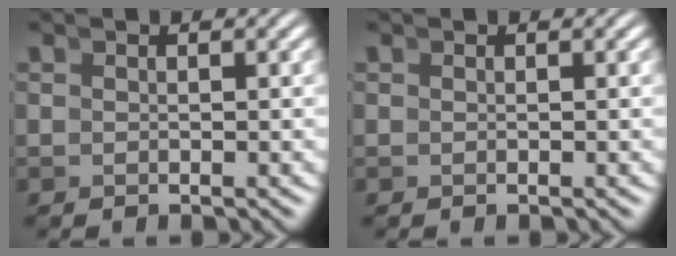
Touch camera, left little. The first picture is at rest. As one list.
[{"total": 0.0}]